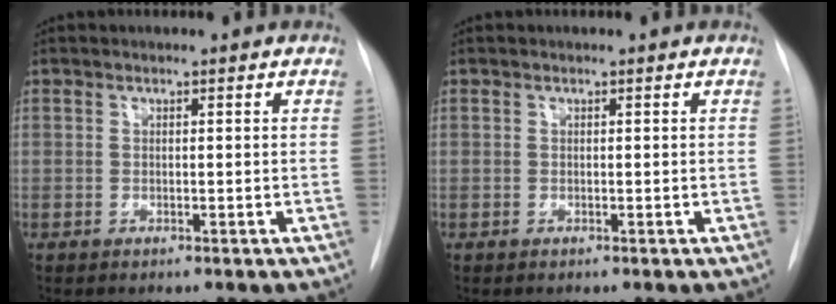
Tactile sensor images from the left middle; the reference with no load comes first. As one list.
[{"total": 0.0}]